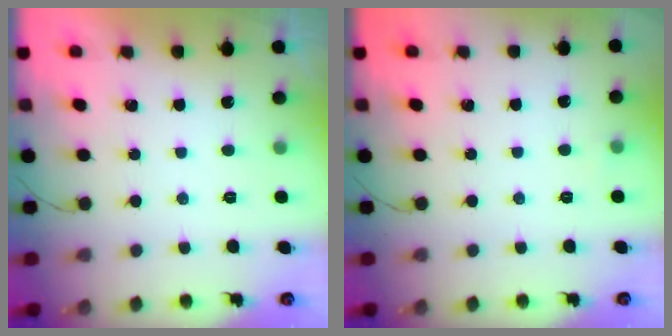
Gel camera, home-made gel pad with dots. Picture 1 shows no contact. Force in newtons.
{"total": 4.4, "press": 2.2, "slide": 3.8}